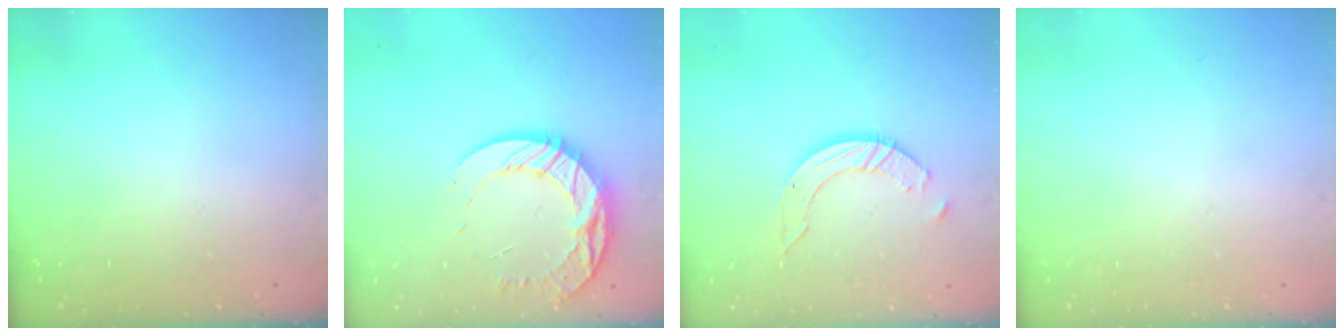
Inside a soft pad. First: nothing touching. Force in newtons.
{"total": 14.7, "press": 14.6, "slide": 1.3}
{"total": 7.9, "press": 7.8, "slide": 0.7}
{"total": 0.0}